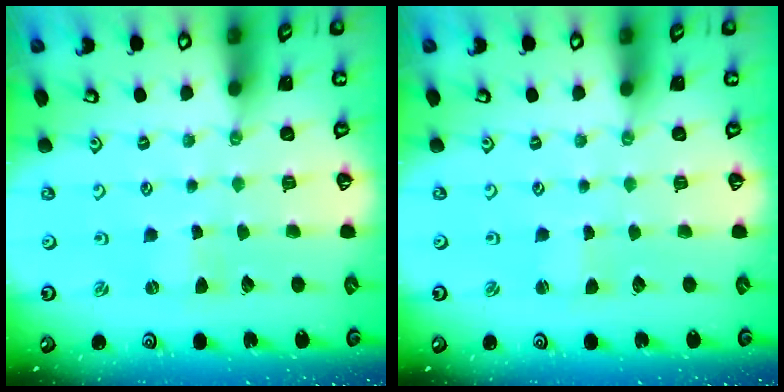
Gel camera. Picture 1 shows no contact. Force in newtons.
{"total": 1.1, "press": 1.1, "slide": 0.1}